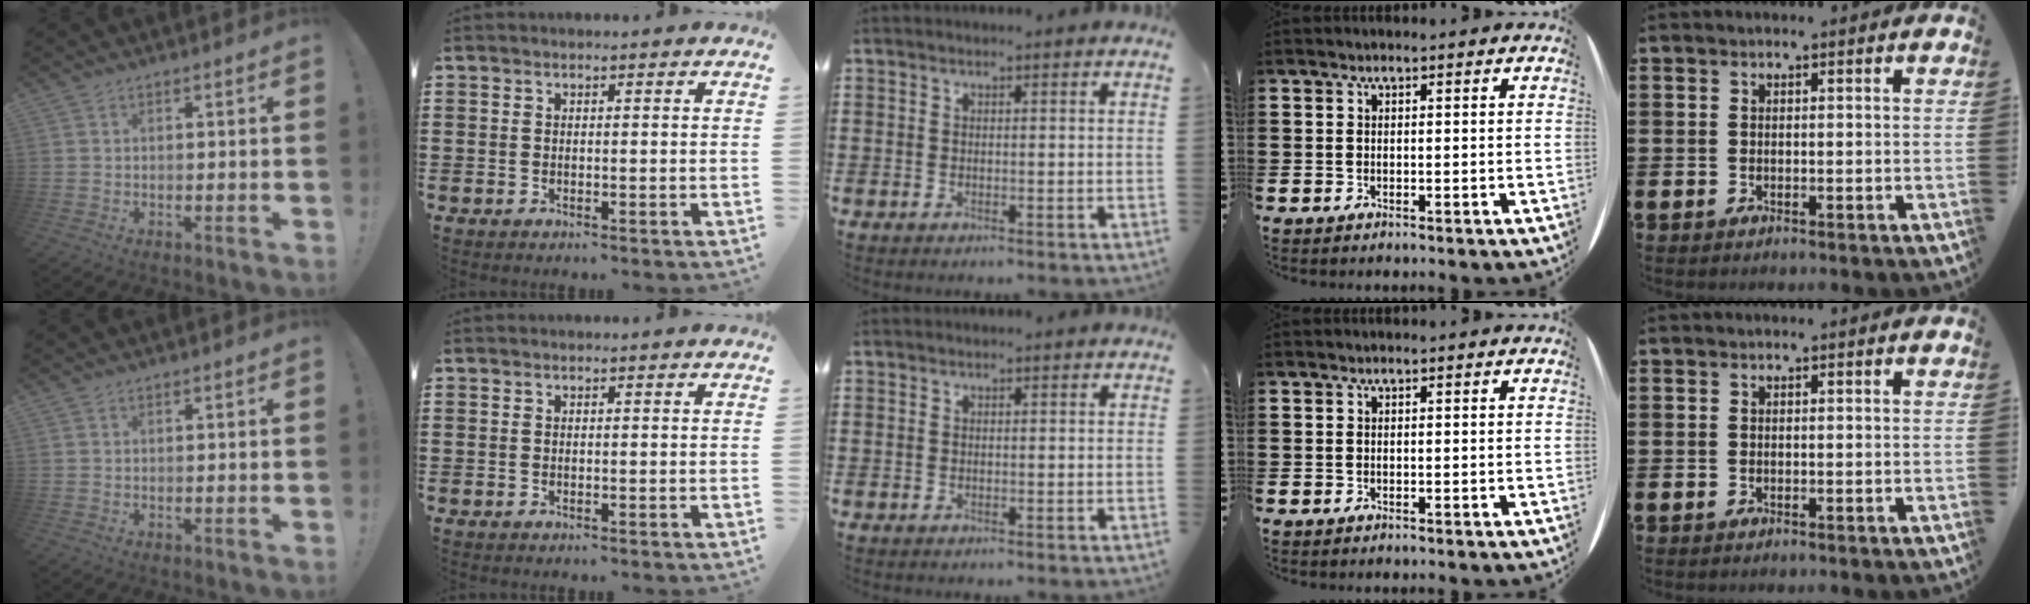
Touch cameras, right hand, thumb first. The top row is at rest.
{}